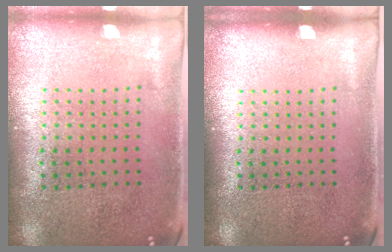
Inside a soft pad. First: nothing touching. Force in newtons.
{"total": 0.0}